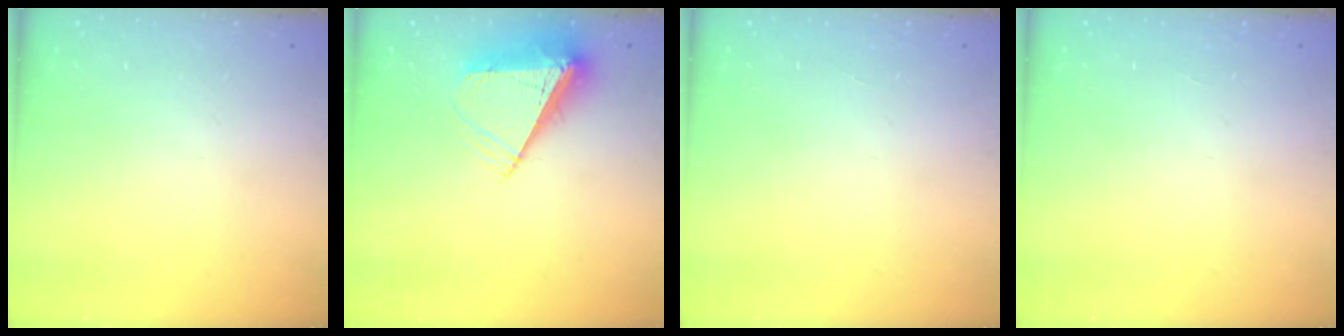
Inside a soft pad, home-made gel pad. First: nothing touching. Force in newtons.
{"total": 10.4, "press": 10.4, "slide": 0.6}
{"total": 0.0}
{"total": 0.0}